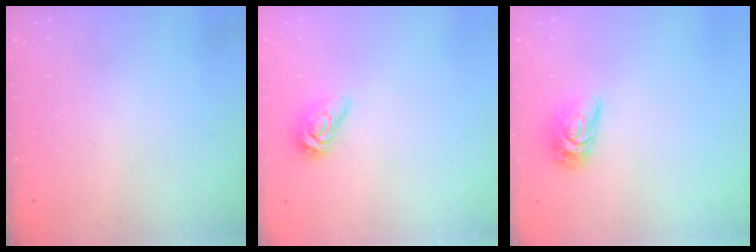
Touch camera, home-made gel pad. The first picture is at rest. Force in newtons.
{"total": 7.2, "press": 7.2, "slide": 0.2}
{"total": 7.2, "press": 7.2, "slide": 0.4}